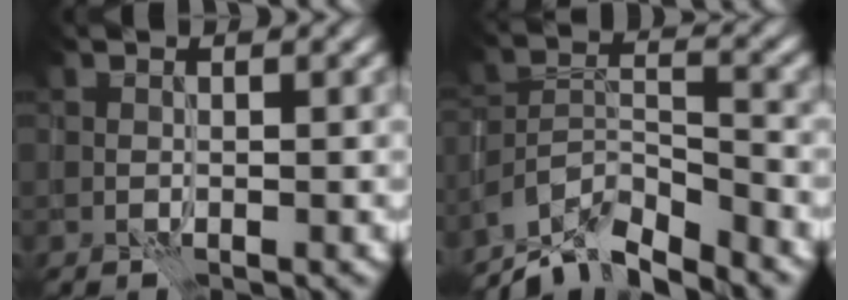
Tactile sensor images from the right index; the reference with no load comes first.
{"total": 7.7, "force": [-6.8, 2.0, 3.1], "torque": [-0.048, 0.000, -0.119]}